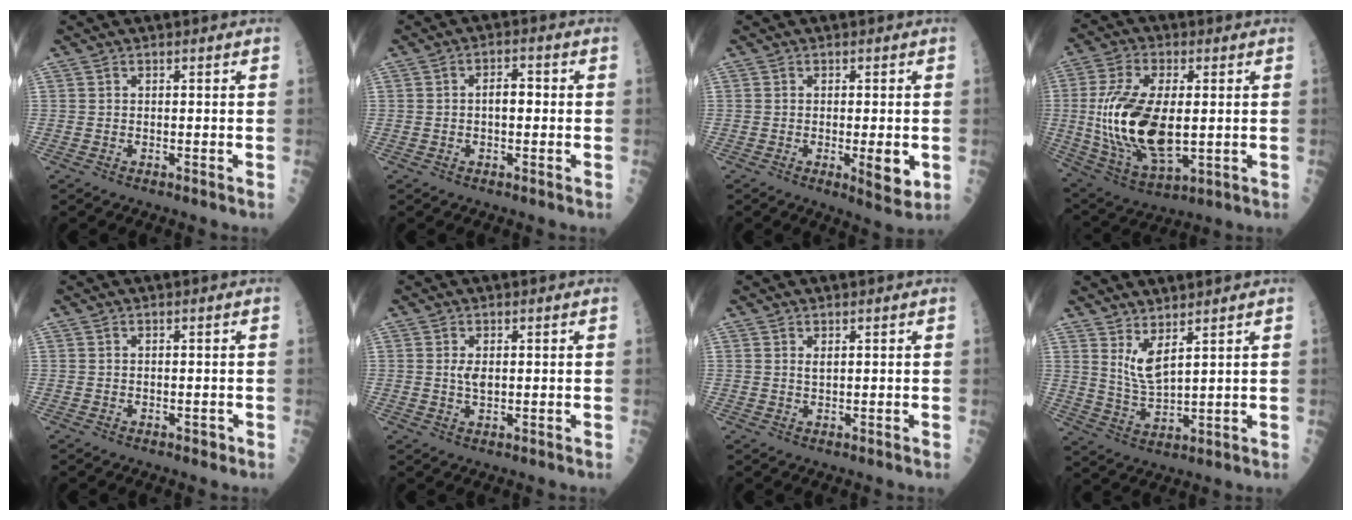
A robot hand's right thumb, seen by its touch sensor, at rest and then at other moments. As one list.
[{"total": 3.5, "force": [0.0, 1.8, 3.0], "torque": [-0.037, 0.012, -0.002]}, {"total": 5.3, "force": [-1.0, 1.5, 5.0], "torque": [-0.062, -0.010, -0.012]}, {"total": 19.8, "force": [-0.2, 9.2, 17.5], "torque": [-0.353, -0.017, 0.009]}, {"total": 0.9, "force": [-0.4, 0.6, 0.5], "torque": [0.002, 0.002, -0.006]}, {"total": 2.3, "force": [0.4, 1.1, 2.0], "torque": [-0.033, -0.003, 0.008]}, {"total": 0.9, "force": [0.5, 0.3, 0.7], "torque": [-0.011, -0.004, 0.010]}, {"total": 5.7, "force": [3.4, 1.2, 4.5], "torque": [-0.091, -0.042, 0.076]}]